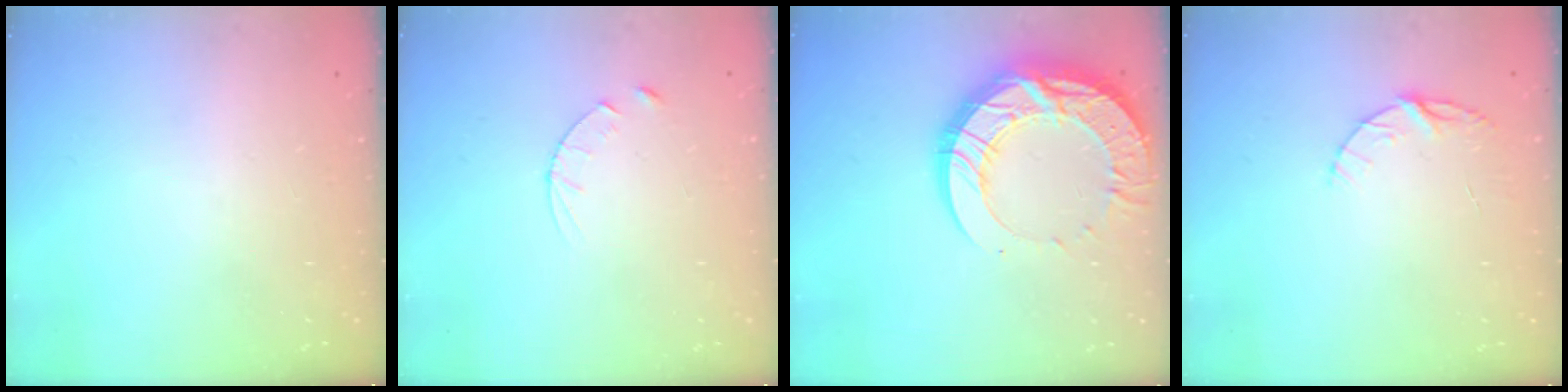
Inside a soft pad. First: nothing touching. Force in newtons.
{"total": 3.5, "press": 3.5, "slide": 0.4}
{"total": 22.2, "press": 22.1, "slide": 1.8}
{"total": 4.5, "press": 4.4, "slide": 0.4}